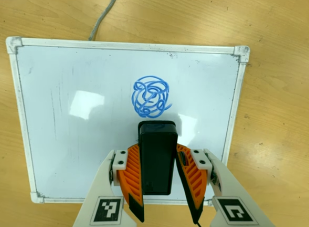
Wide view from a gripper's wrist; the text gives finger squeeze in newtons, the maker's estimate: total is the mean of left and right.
{"total": 4.3, "left": 3.4, "right": 5.2}